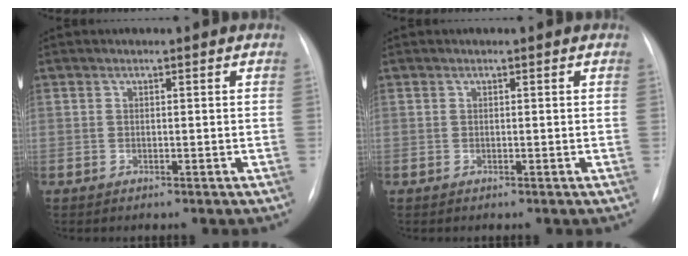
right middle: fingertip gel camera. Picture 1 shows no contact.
{"total": 0.0}